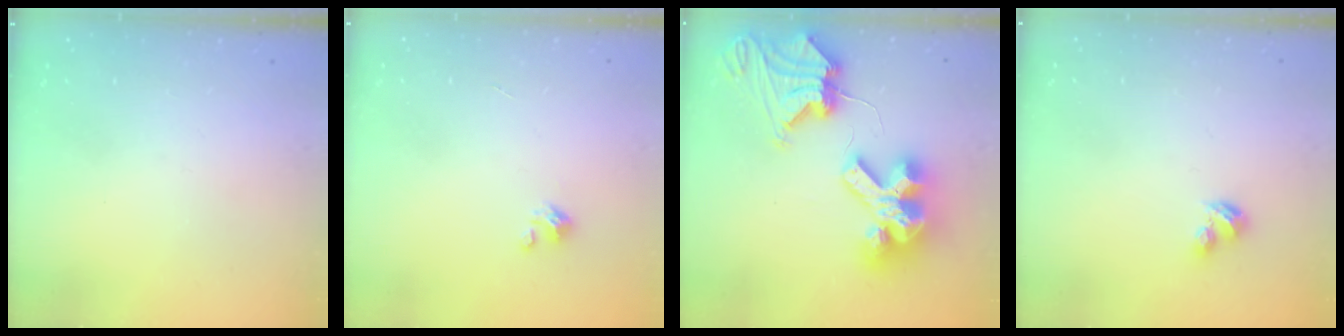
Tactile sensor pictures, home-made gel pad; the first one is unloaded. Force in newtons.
{"total": 1.5, "press": 1.5, "slide": 0.1}
{"total": 18.4, "press": 18.3, "slide": 2.4}
{"total": 2.9, "press": 2.8, "slide": 0.5}